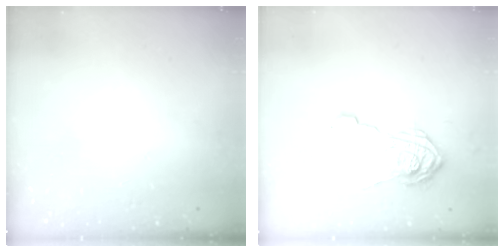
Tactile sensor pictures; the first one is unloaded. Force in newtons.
{"total": 12.1, "press": 12.1, "slide": 0.7}